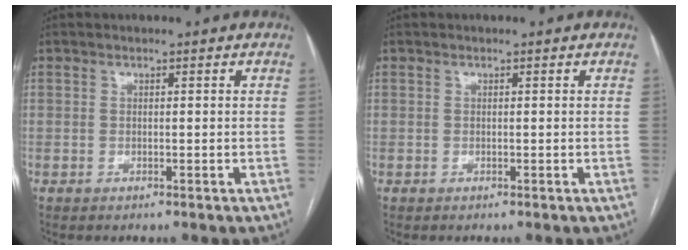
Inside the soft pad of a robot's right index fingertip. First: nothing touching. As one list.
[{"total": 0.0}]